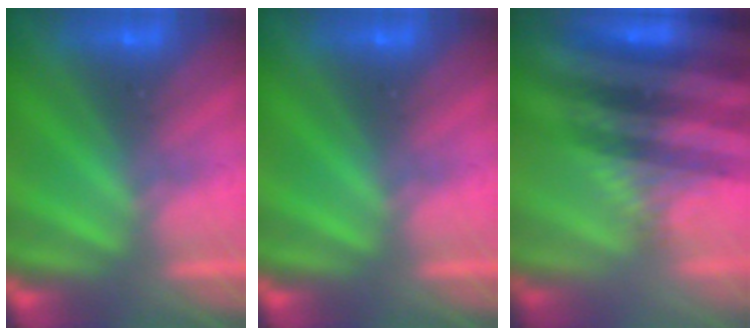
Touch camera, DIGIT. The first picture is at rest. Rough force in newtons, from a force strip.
{"total": 0.0}
{"total": 3.3}